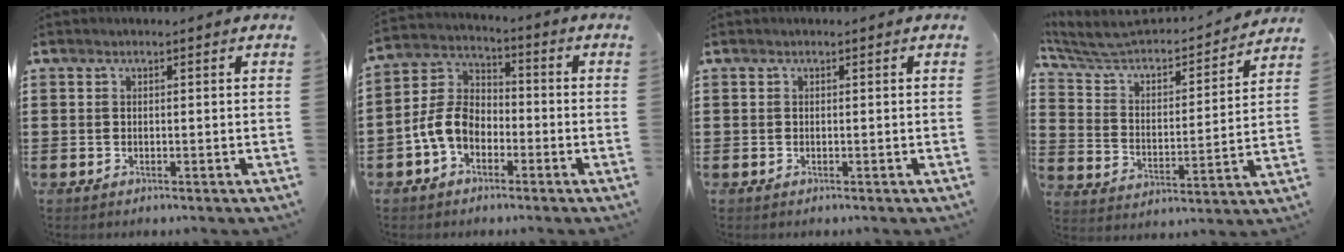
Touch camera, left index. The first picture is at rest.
{"total": 6.7, "force": [-3.0, 4.4, 4.0], "torque": [-0.117, 0.002, -0.071]}
{"total": 0.0}
{"total": 5.2, "force": [4.7, 1.7, 1.5], "torque": [-0.059, -0.041, 0.073]}